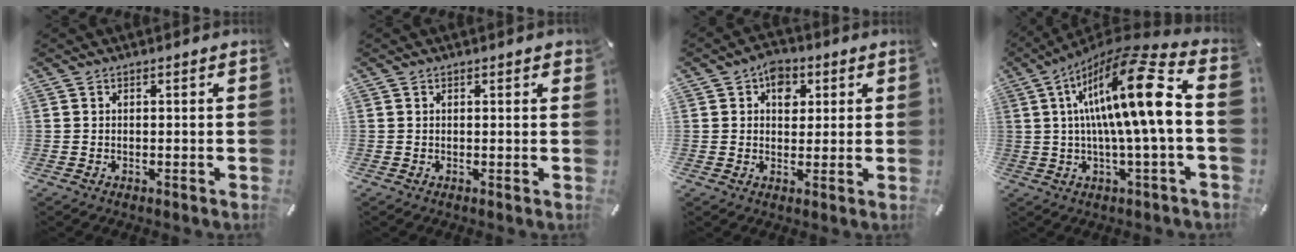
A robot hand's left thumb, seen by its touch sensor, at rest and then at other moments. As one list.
[{"total": 0.7, "force": [0.4, 0.3, 0.5], "torque": [-0.002, -0.002, 0.005]}, {"total": 5.7, "force": [2.0, 4.4, 3.1], "torque": [-0.020, -0.007, 0.027]}, {"total": 20.5, "force": [3.5, 2.7, 20.0], "torque": [-0.363, -0.025, 0.032]}]